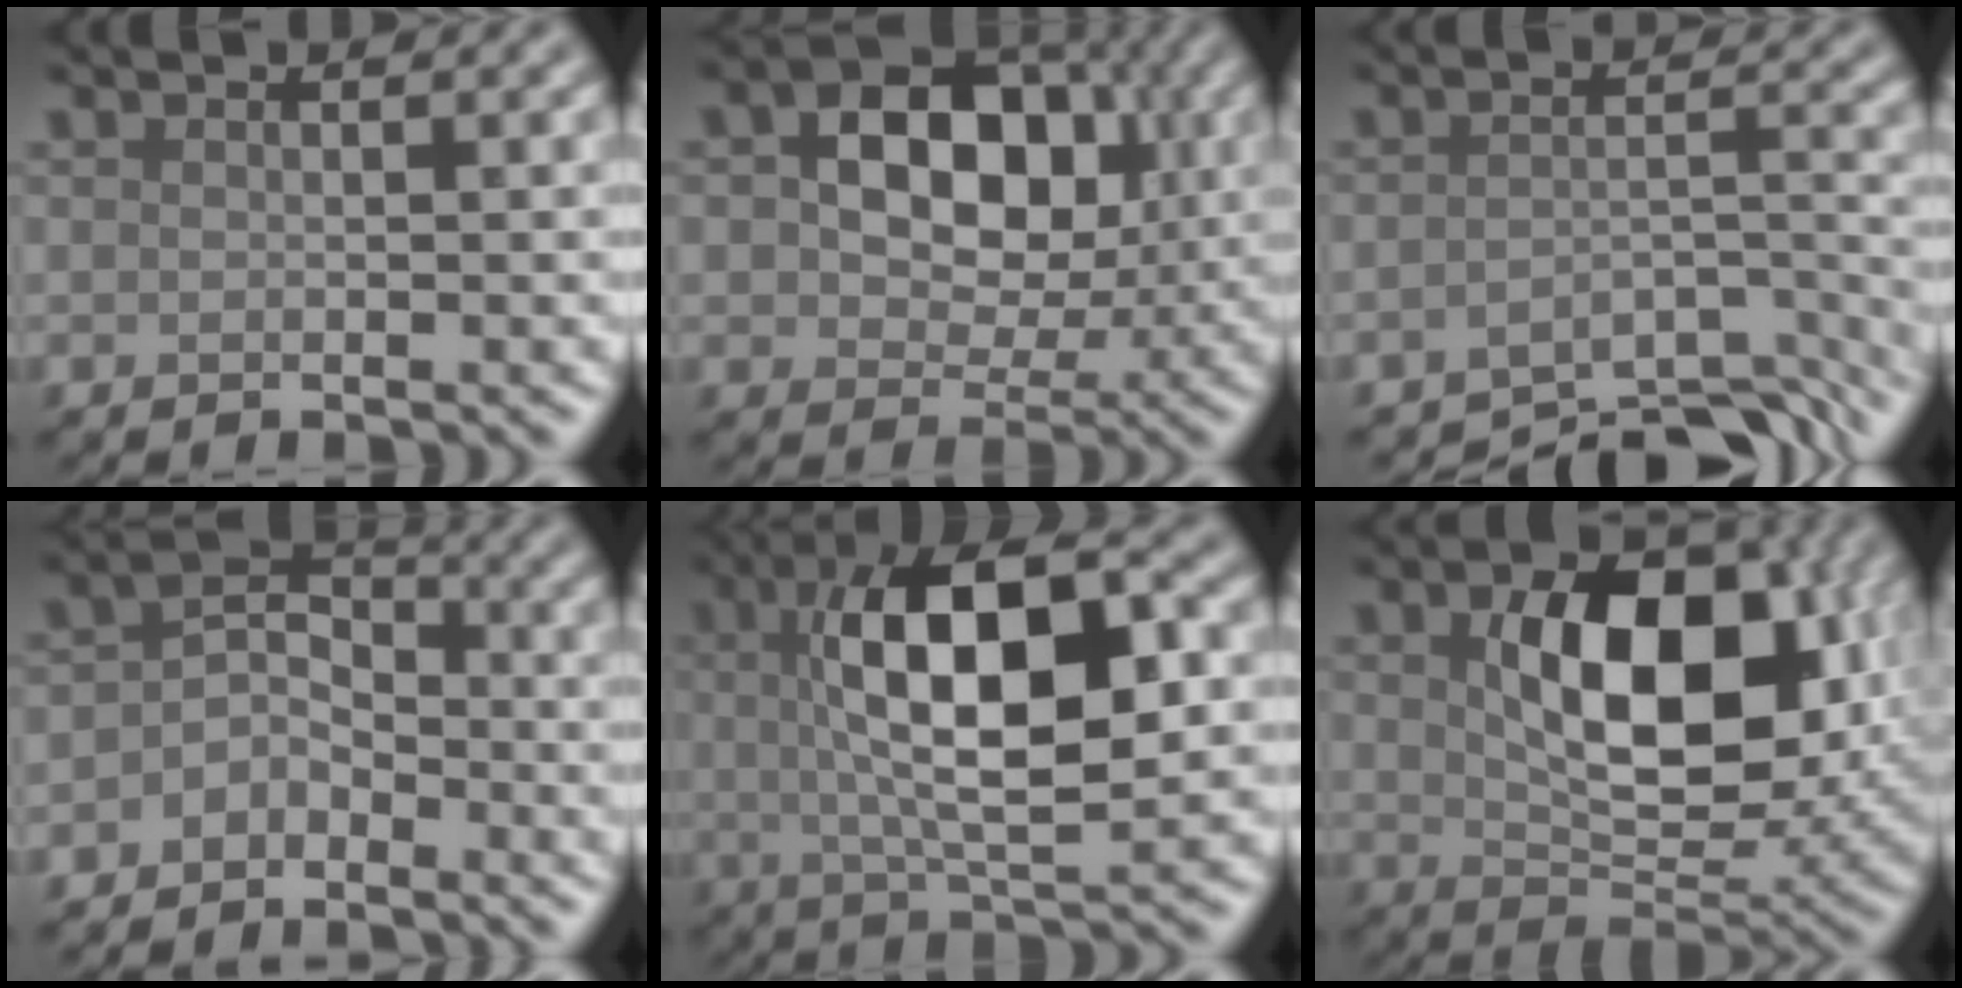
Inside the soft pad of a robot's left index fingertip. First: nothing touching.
{"total": 10.3, "force": [1.6, 7.2, 7.1], "torque": [-0.099, 0.018, 0.015]}
{"total": 7.1, "force": [-6.4, 1.5, 2.8], "torque": [-0.041, -0.013, -0.094]}
{"total": 3.1, "force": [-1.8, 2.1, 1.3], "torque": [-0.020, 0.009, -0.046]}
{"total": 11.3, "force": [1.6, 4.1, 10.4], "torque": [-0.167, 0.014, 0.023]}
{"total": 10.4, "force": [1.5, 6.1, 8.3], "torque": [-0.135, -0.001, 0.032]}